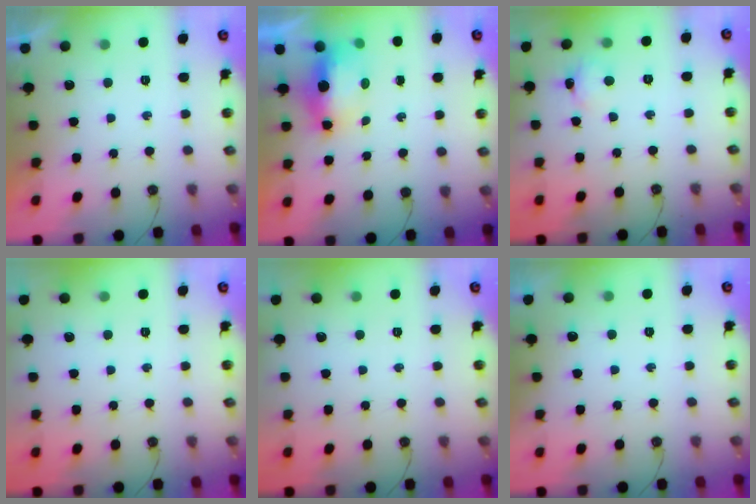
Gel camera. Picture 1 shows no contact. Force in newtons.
{"total": 7.7, "press": 7.7, "slide": 0.4}
{"total": 5.3, "press": 5.3, "slide": 0.8}
{"total": 0.0}
{"total": 0.0}
{"total": 13.3, "press": 4.4, "slide": 12.5}